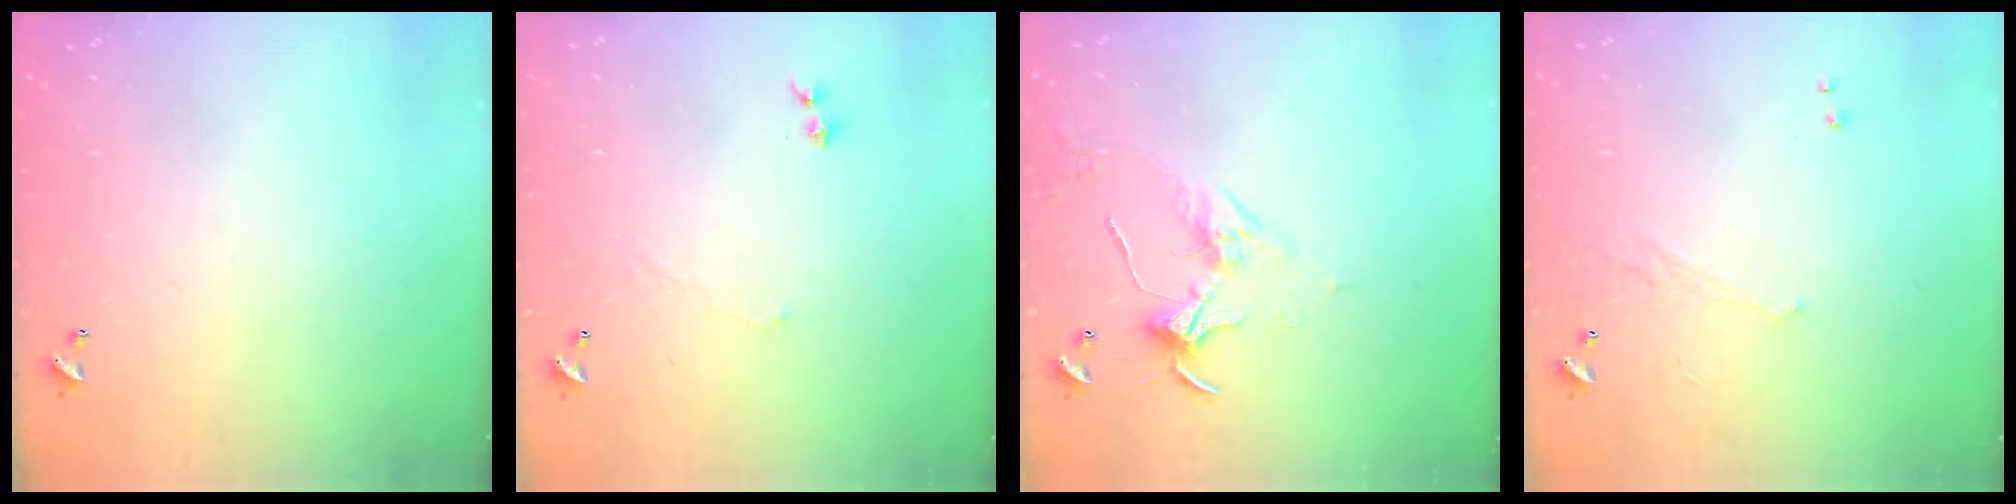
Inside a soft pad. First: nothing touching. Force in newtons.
{"total": 1.5, "press": 1.4, "slide": 0.6}
{"total": 4.2, "press": 4.2, "slide": 0.4}
{"total": 0.7, "press": 0.0, "slide": 0.7}